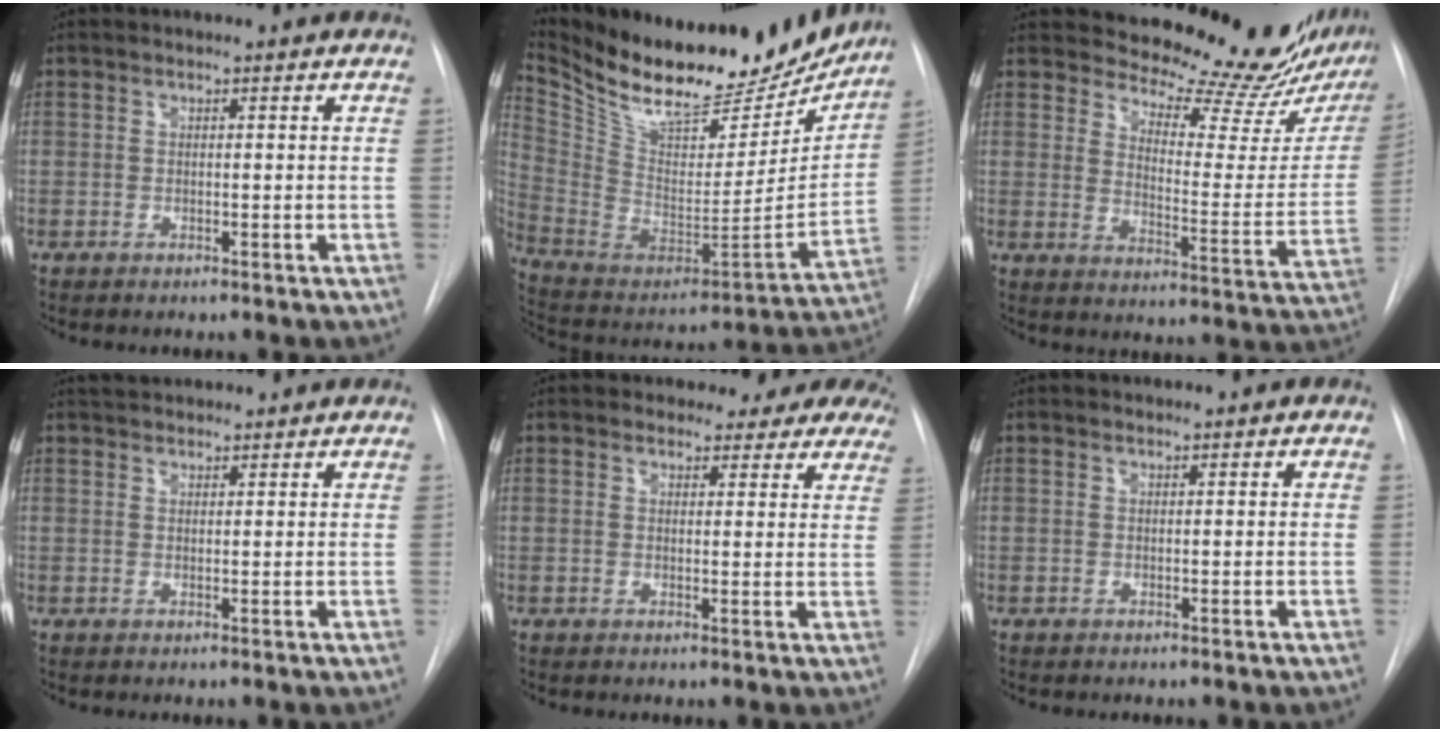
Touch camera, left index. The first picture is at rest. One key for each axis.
{"total": 27.3, "fx": 22.7, "fy": 9.5, "fz": 11.7, "tx": -0.218, "ty": -0.024, "tz": 0.349}
{"total": 21.7, "fx": 20.0, "fy": 4.0, "fz": 7.4, "tx": -0.101, "ty": -0.111, "tz": 0.239}
{"total": 6.3, "fx": 5.9, "fy": 1.5, "fz": 1.6, "tx": -0.023, "ty": 0.033, "tz": 0.087}
{"total": 10.9, "fx": 9.9, "fy": 4.2, "fz": 1.4, "tx": 0.013, "ty": -0.020, "tz": 0.087}
{"total": 0.0}